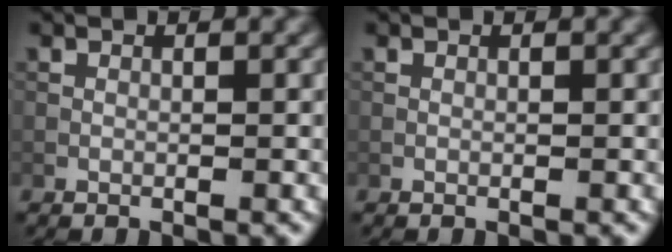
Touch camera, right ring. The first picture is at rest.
{"total": 0.0}